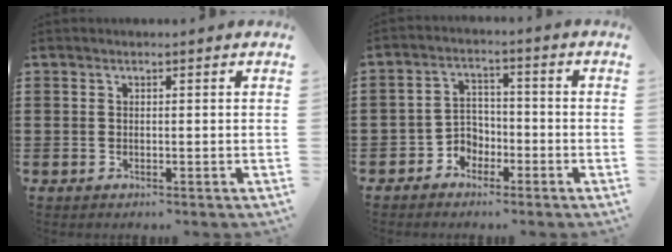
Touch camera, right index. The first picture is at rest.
{"total": 3.4, "force": [-2.3, 2.5, 0.6], "torque": [-0.022, 0.010, -0.049]}